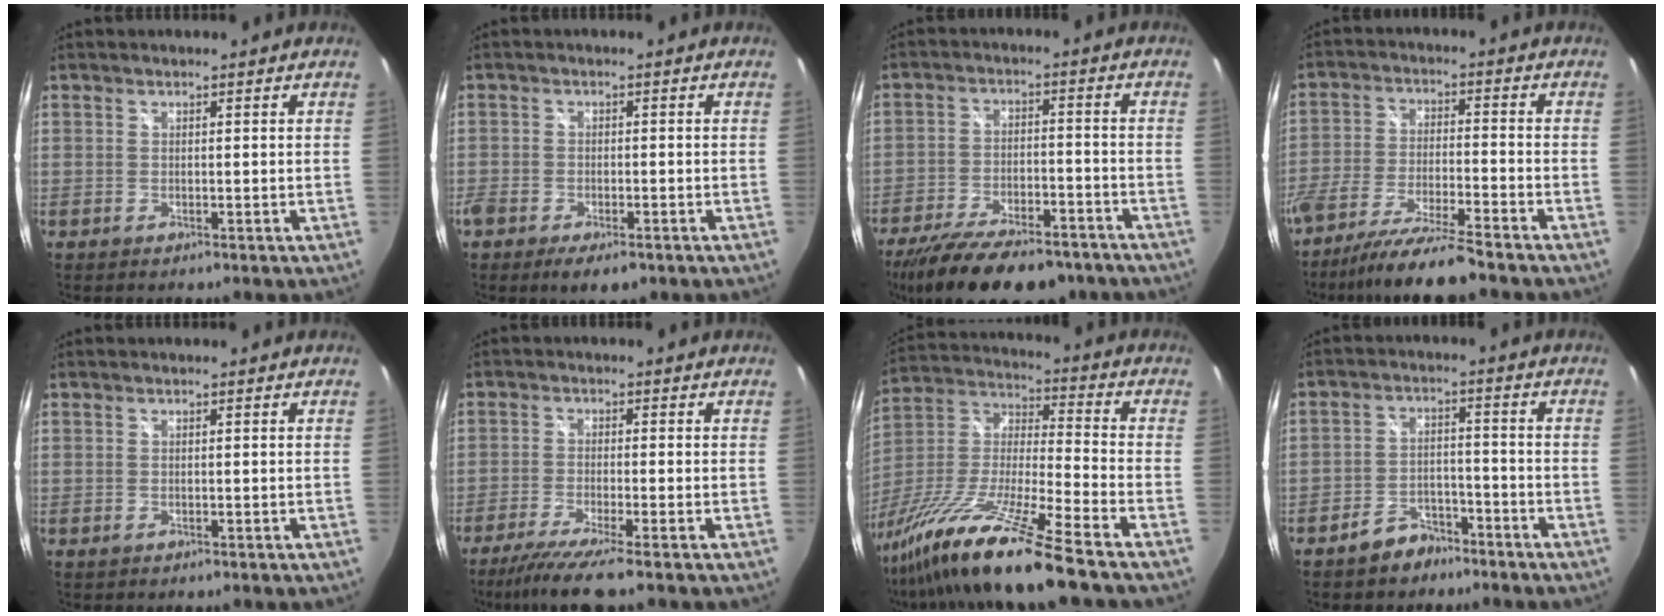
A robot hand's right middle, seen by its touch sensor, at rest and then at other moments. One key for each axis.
{"total": 5.7, "fx": -3.9, "fy": 2.2, "fz": 3.6, "tx": -0.085, "ty": -0.021, "tz": -0.069}
{"total": 21.0, "fx": -16.3, "fy": 7.2, "fz": 11.0, "tx": -0.217, "ty": -0.035, "tz": -0.243}
{"total": 11.9, "fx": -10.1, "fy": -0.2, "fz": 6.2, "tx": -0.132, "ty": -0.025, "tz": -0.182}
{"total": 0.0}
{"total": 7.5, "fx": -5.9, "fy": -0.8, "fz": 4.5, "tx": -0.105, "ty": -0.029, "tz": -0.106}
{"total": 22.9, "fx": -17.0, "fy": -0.5, "fz": 15.2, "tx": -0.289, "ty": -0.046, "tz": -0.314}
{"total": 6.0, "fx": -4.8, "fy": 3.2, "fz": 1.8, "tx": -0.048, "ty": 0.015, "tz": -0.070}